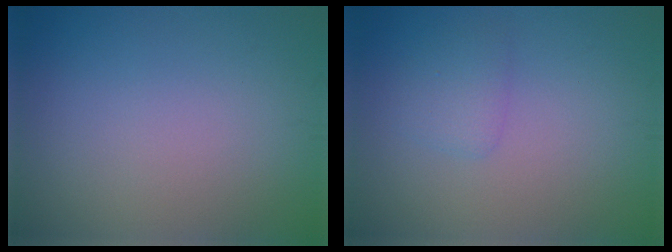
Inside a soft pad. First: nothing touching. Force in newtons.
{"total": 1.5, "press": 1.4, "slide": 0.1}